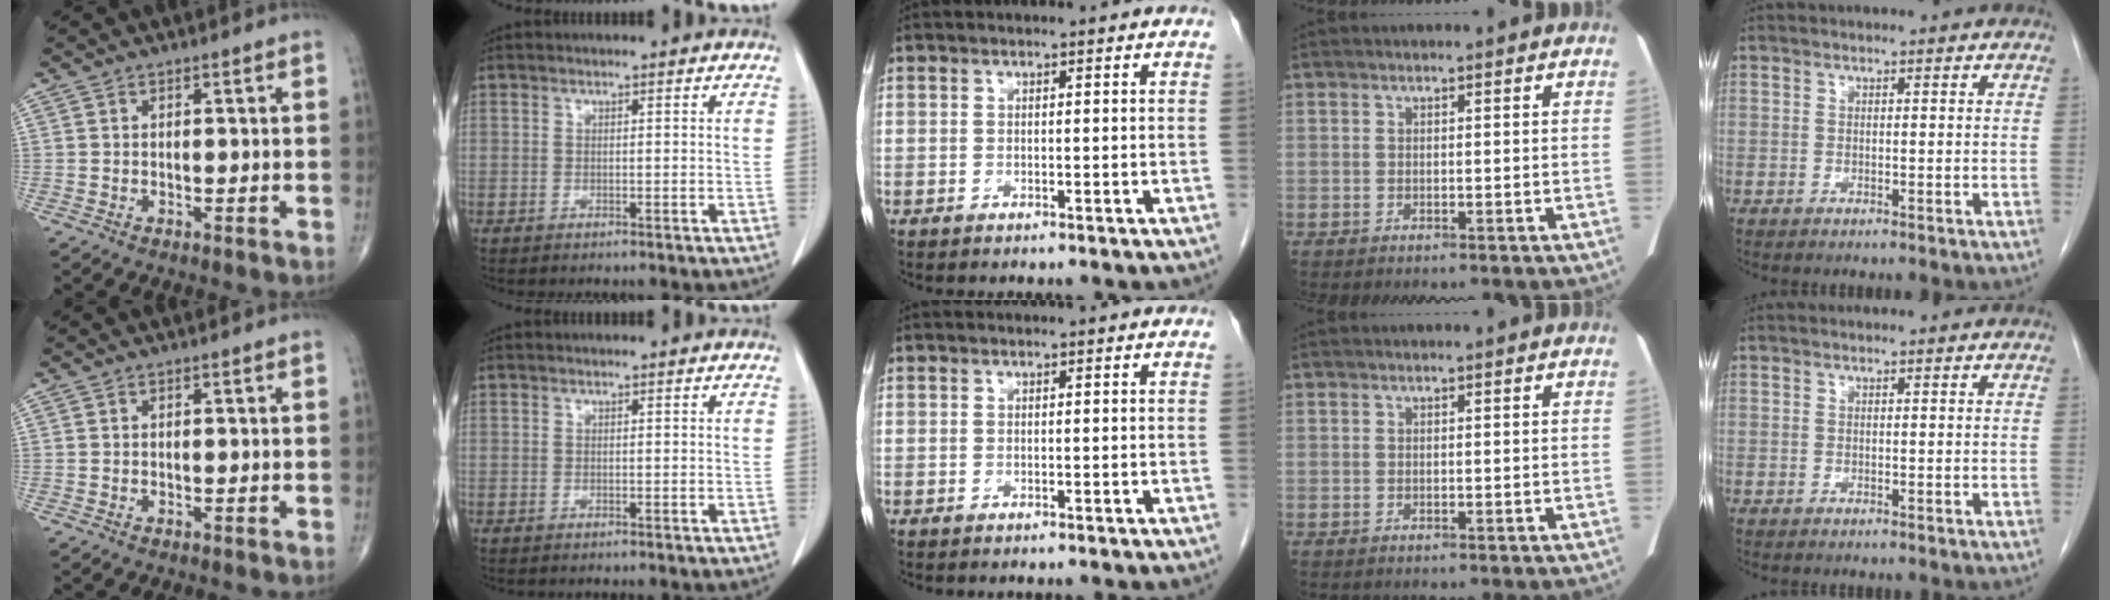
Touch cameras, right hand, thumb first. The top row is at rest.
{}